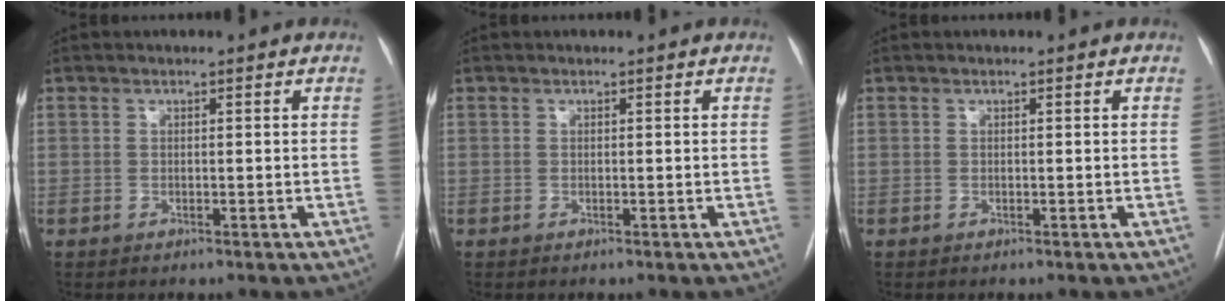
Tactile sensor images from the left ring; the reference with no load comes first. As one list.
[{"total": 0.0}, {"total": 0.0}]